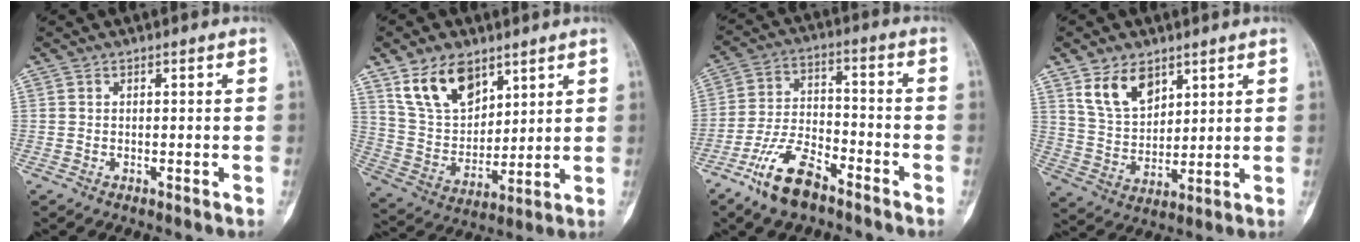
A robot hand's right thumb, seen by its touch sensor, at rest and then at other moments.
{"total": 13.3, "force": [8.1, 7.8, 7.0], "torque": [-0.101, -0.040, 0.167]}
{"total": 11.3, "force": [-7.5, 4.7, 7.1], "torque": [-0.137, 0.044, -0.147]}
{"total": 9.6, "force": [5.7, 5.7, 5.2], "torque": [-0.076, -0.032, 0.118]}